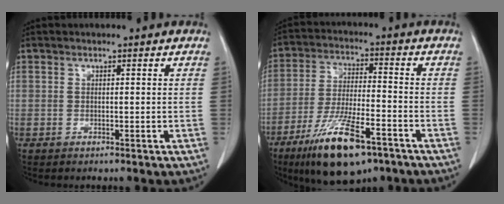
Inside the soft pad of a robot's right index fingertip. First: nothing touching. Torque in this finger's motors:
{"motor_torque": [1.37, -0.76, 0.68, 0.21]}